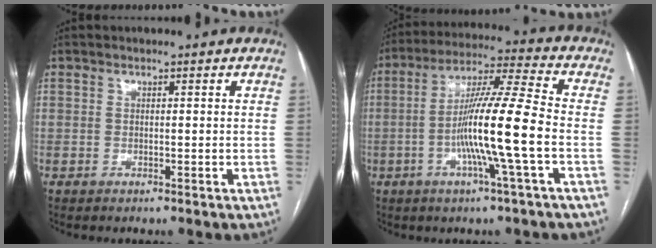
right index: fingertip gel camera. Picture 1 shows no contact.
{"total": 13.8, "force": [-3.1, -1.1, 13.4], "torque": [-0.244, 0.000, -0.067]}